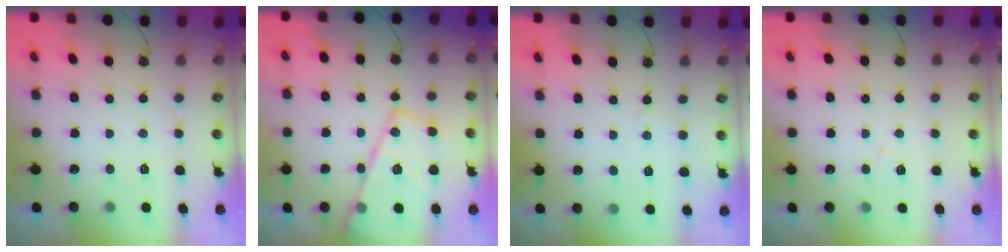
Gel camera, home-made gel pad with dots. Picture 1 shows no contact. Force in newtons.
{"total": 20.5, "press": 20.4, "slide": 1.9}
{"total": 3.0, "press": 3.0, "slide": 0.5}
{"total": 7.1, "press": 7.0, "slide": 0.7}